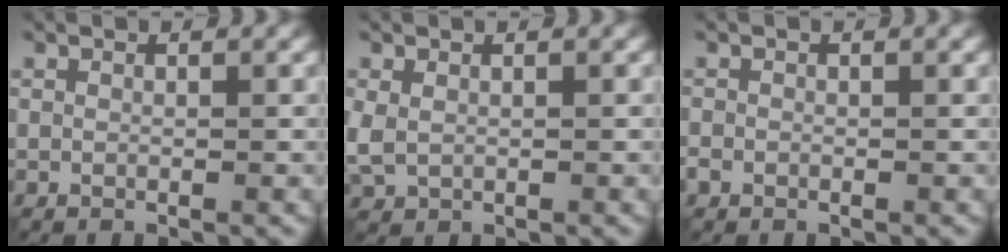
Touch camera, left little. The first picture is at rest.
{"total": 2.3, "force": [-0.1, 1.7, 1.5], "torque": [-0.049, -0.004, 0.002]}
{"total": 0.9, "force": [-0.6, 0.7, 0.1], "torque": [0.000, -0.003, -0.014]}